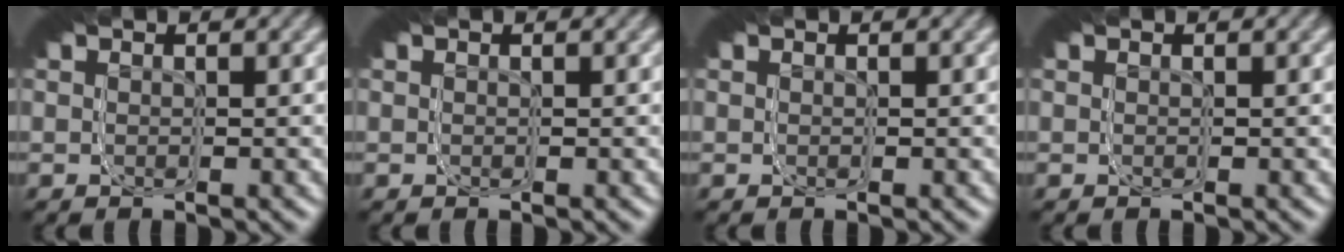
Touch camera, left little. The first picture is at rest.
{"total": 0.0}
{"total": 0.0}
{"total": 0.0}